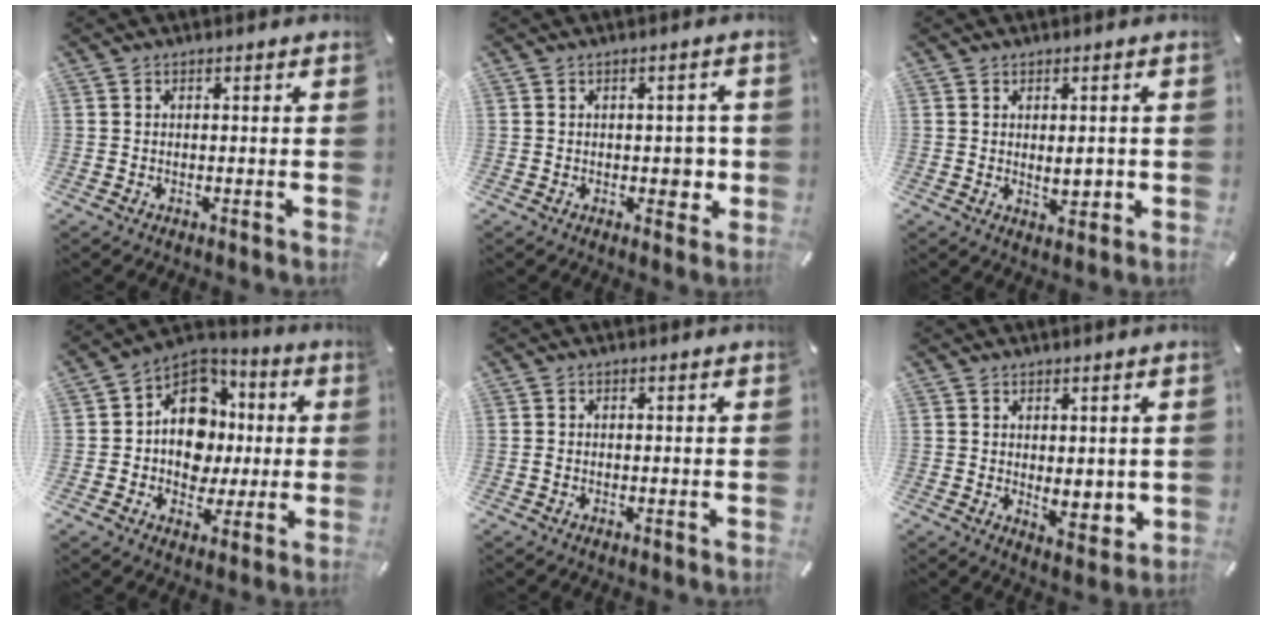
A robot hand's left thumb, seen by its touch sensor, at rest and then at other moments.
{"total": 4.4, "force": [-0.5, 2.7, 3.4], "torque": [-0.026, -0.005, -0.013]}
{"total": 4.0, "force": [0.3, 2.2, 3.3], "torque": [-0.048, -0.001, 0.002]}
{"total": 14.3, "force": [-0.1, 12.3, 7.3], "torque": [-0.122, 0.004, 0.003]}
{"total": 0.7, "force": [-0.3, 0.4, 0.5], "torque": [-0.008, 0.000, -0.006]}
{"total": 4.6, "force": [1.3, 3.0, 3.2], "torque": [-0.037, -0.007, 0.025]}